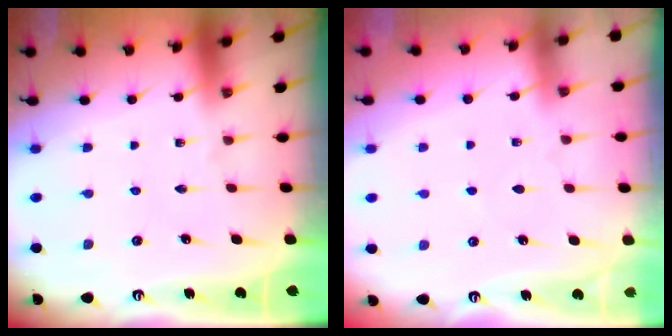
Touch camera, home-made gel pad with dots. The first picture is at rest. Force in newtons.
{"total": 4.5, "press": 4.4, "slide": 0.7}